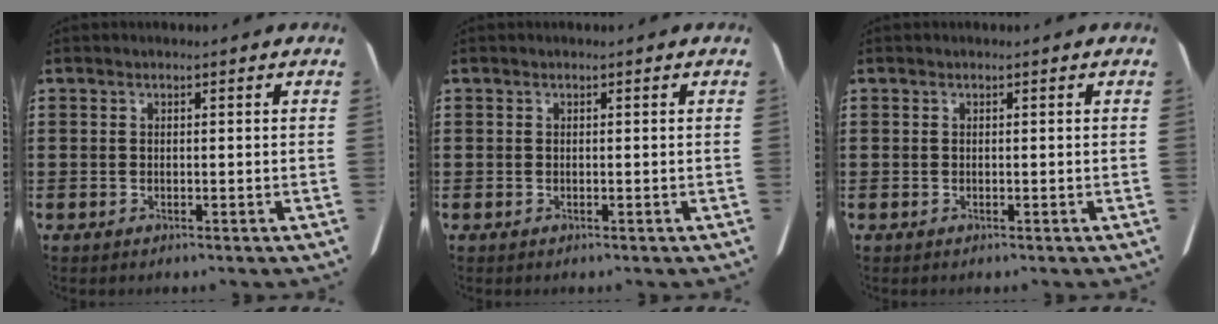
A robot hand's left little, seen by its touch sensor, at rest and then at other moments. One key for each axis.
{"total": 0.0}
{"total": 0.0}